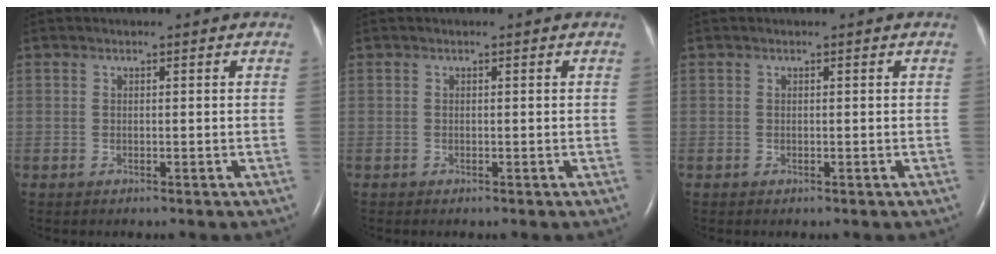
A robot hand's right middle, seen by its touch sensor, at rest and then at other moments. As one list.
[{"total": 0.0}, {"total": 0.0}]